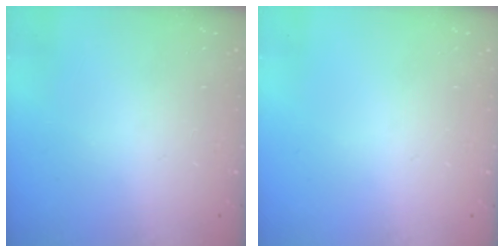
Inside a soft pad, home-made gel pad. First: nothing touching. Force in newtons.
{"total": 0.0}